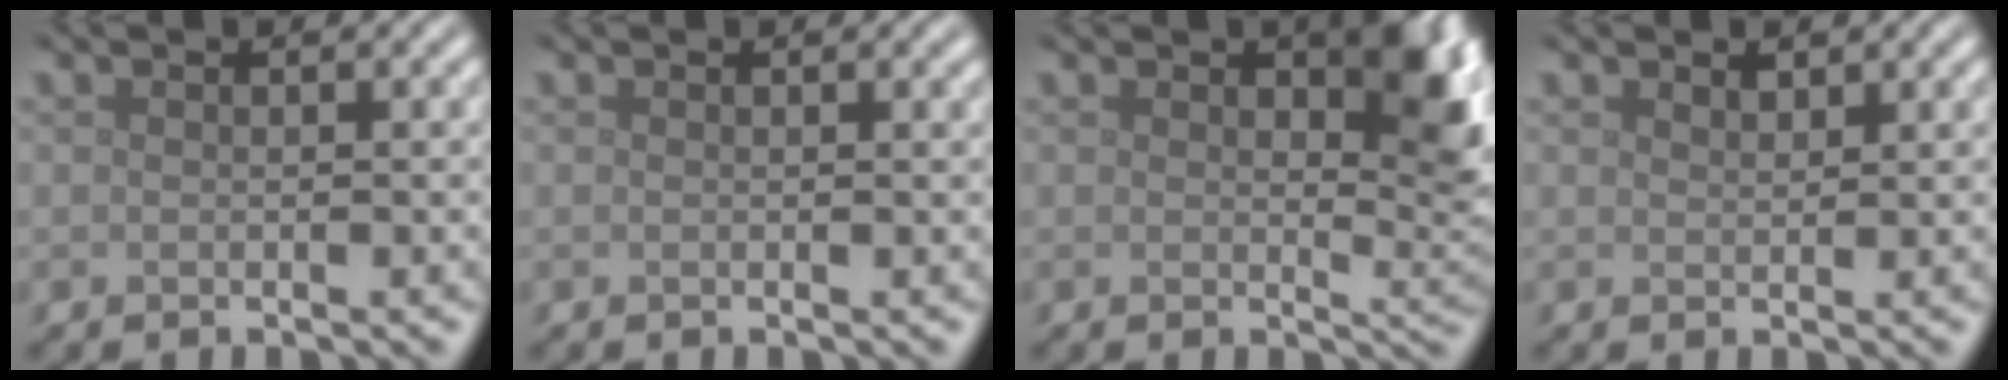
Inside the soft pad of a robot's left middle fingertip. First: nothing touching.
{"total": 0.5, "force": [0.4, 0.1, 0.3], "torque": [0.001, 0.002, 0.007]}
{"total": 6.8, "force": [2.1, 3.4, 5.6], "torque": [-0.065, -0.004, 0.036]}
{"total": 0.8, "force": [0.7, 0.3, 0.2], "torque": [-0.007, -0.001, 0.016]}